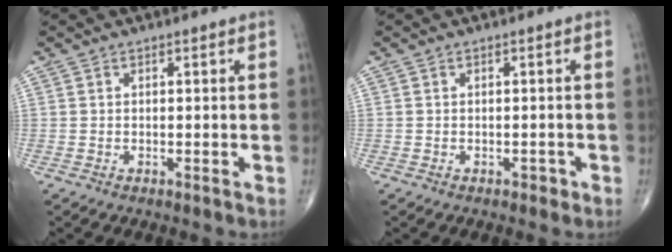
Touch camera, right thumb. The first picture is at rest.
{"total": 1.5, "force": [-0.8, 1.0, 0.8], "torque": [-0.006, 0.003, -0.009]}